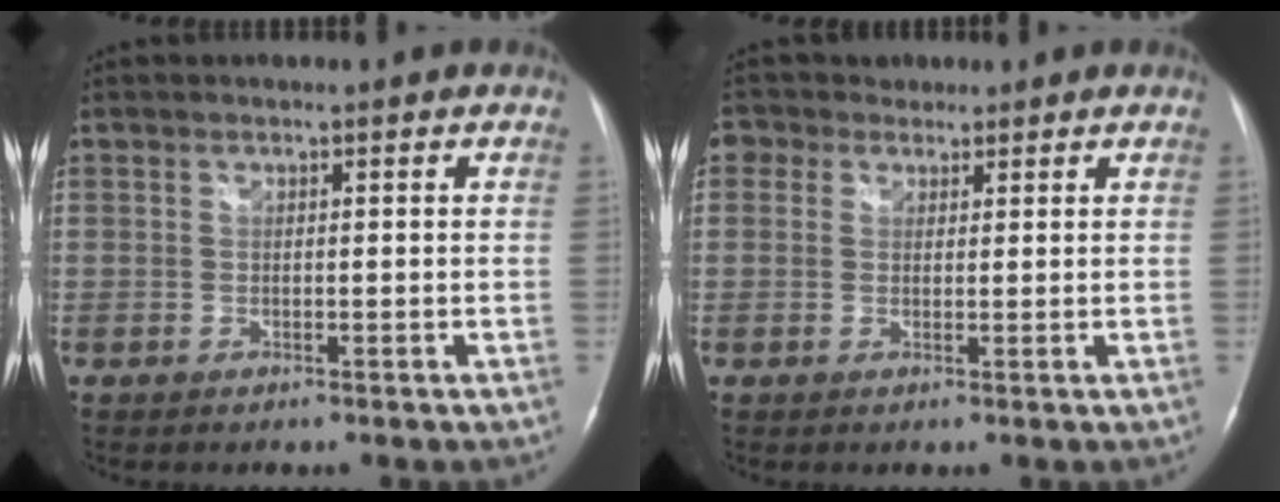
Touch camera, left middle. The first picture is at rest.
{"total": 3.3, "force": [1.8, 2.7, 0.5], "torque": [-0.016, 0.024, 0.032]}